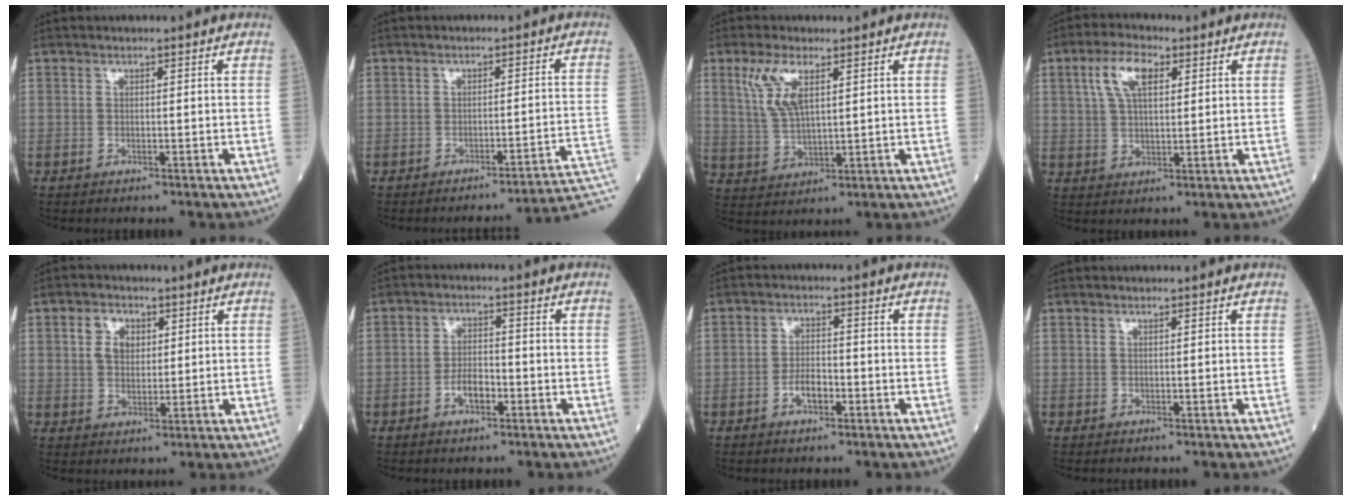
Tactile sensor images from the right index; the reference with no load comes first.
{"total": 8.2, "force": [-7.1, -1.6, 3.8], "torque": [-0.020, 0.010, -0.083]}
{"total": 7.1, "force": [3.3, 2.3, 5.9], "torque": [-0.133, 0.008, 0.072]}
{"total": 7.1, "force": [2.9, 2.9, 5.8], "torque": [-0.122, 0.015, 0.056]}
{"total": 4.7, "force": [1.7, 3.3, 2.9], "torque": [-0.057, 0.011, 0.035]}
{"total": 3.8, "force": [-1.6, 1.7, 3.0], "torque": [-0.053, 0.005, -0.030]}
{"total": 3.5, "force": [-1.5, 1.6, 2.8], "torque": [-0.049, 0.005, -0.027]}
{"total": 0.0}